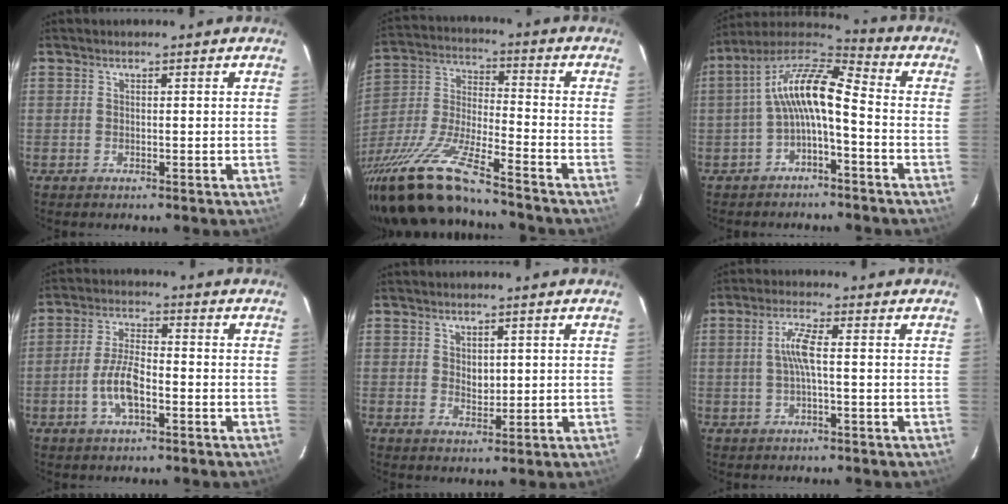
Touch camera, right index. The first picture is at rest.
{"total": 21.0, "force": [-16.6, 2.3, 12.6], "torque": [-0.261, -0.043, -0.308]}
{"total": 11.1, "force": [-2.0, 3.5, 10.4], "torque": [-0.209, 0.024, -0.045]}
{"total": 7.3, "force": [-2.7, 2.6, 6.2], "torque": [-0.130, 0.005, -0.052]}
{"total": 2.7, "force": [0.6, 1.9, 1.9], "torque": [-0.027, 0.000, 0.013]}
{"total": 4.3, "force": [-0.3, 0.3, 4.3], "torque": [-0.087, 0.005, -0.003]}